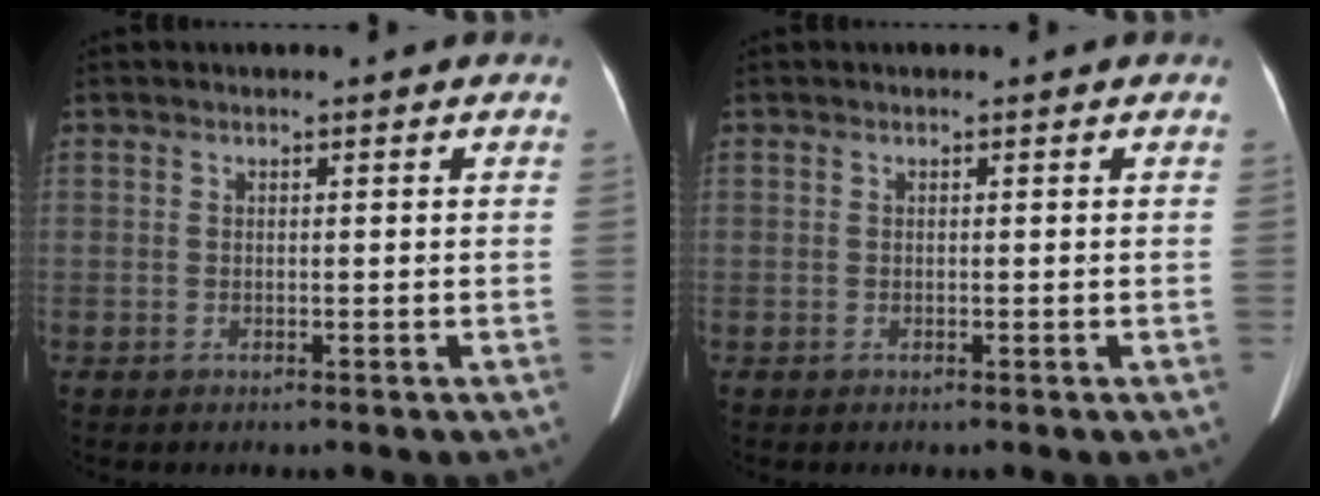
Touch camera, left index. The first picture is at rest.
{"total": 0.0}